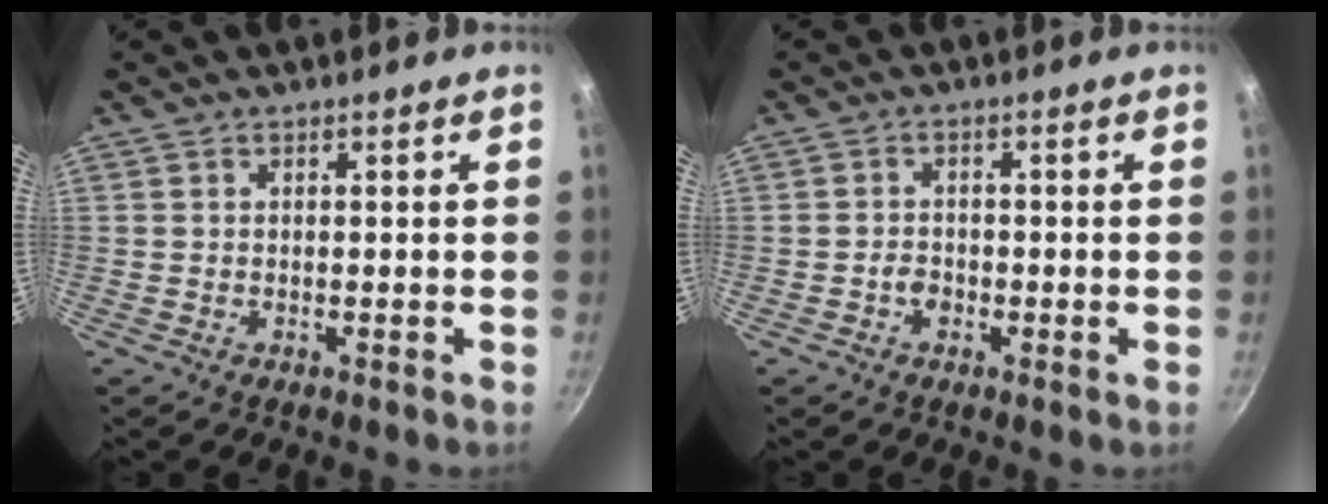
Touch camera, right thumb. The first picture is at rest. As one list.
[{"total": 2.1, "force": [-0.8, 1.6, 1.2], "torque": [-0.016, 0.012, -0.017]}]